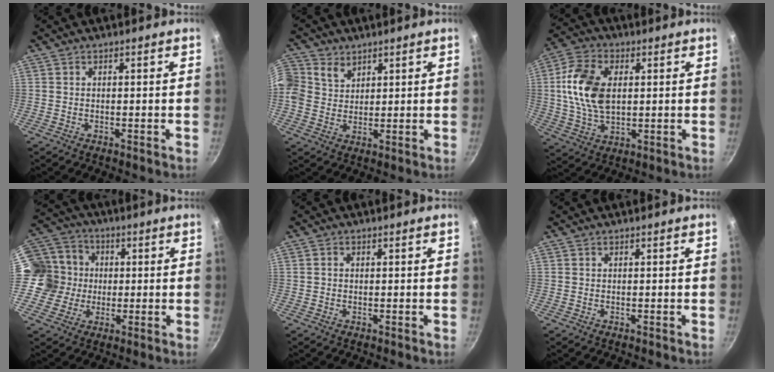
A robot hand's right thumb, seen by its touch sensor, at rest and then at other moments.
{"total": 8.1, "force": [3.5, 6.8, 2.6], "torque": [-0.042, 0.007, 0.064]}
{"total": 13.5, "force": [1.9, 8.4, 10.3], "torque": [-0.187, 0.002, 0.032]}
{"total": 11.5, "force": [-0.2, 10.9, 3.7], "torque": [-0.037, 0.026, -0.018]}
{"total": 0.8, "force": [0.0, 0.7, 0.4], "torque": [-0.006, 0.005, 0.000]}
{"total": 0.0}